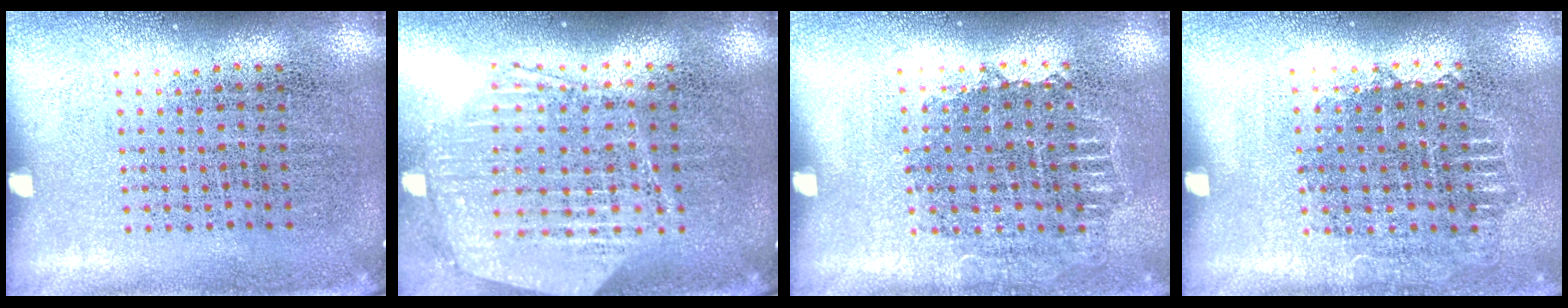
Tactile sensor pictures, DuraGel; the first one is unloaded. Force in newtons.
{"total": 1.3, "press": 1.2, "slide": 0.3}
{"total": 0.9, "press": 0.9, "slide": 0.2}
{"total": 0.7, "press": 0.7, "slide": 0.1}